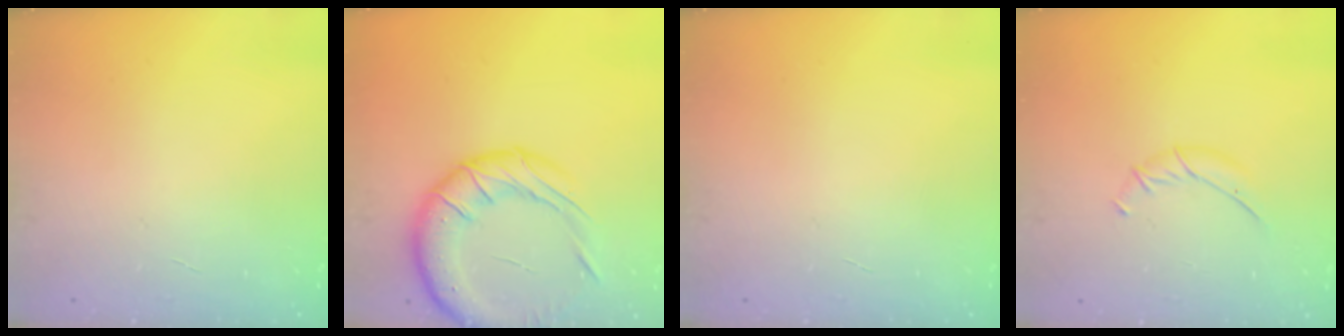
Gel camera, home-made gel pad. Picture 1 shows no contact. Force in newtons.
{"total": 18.7, "press": 18.6, "slide": 1.6}
{"total": 0.0}
{"total": 5.1, "press": 5.0, "slide": 0.8}